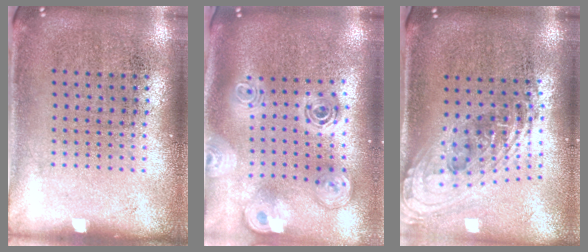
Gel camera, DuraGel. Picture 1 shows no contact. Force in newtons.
{"total": 2.8, "press": 1.9, "slide": 2.0}
{"total": 2.2, "press": 1.6, "slide": 1.5}